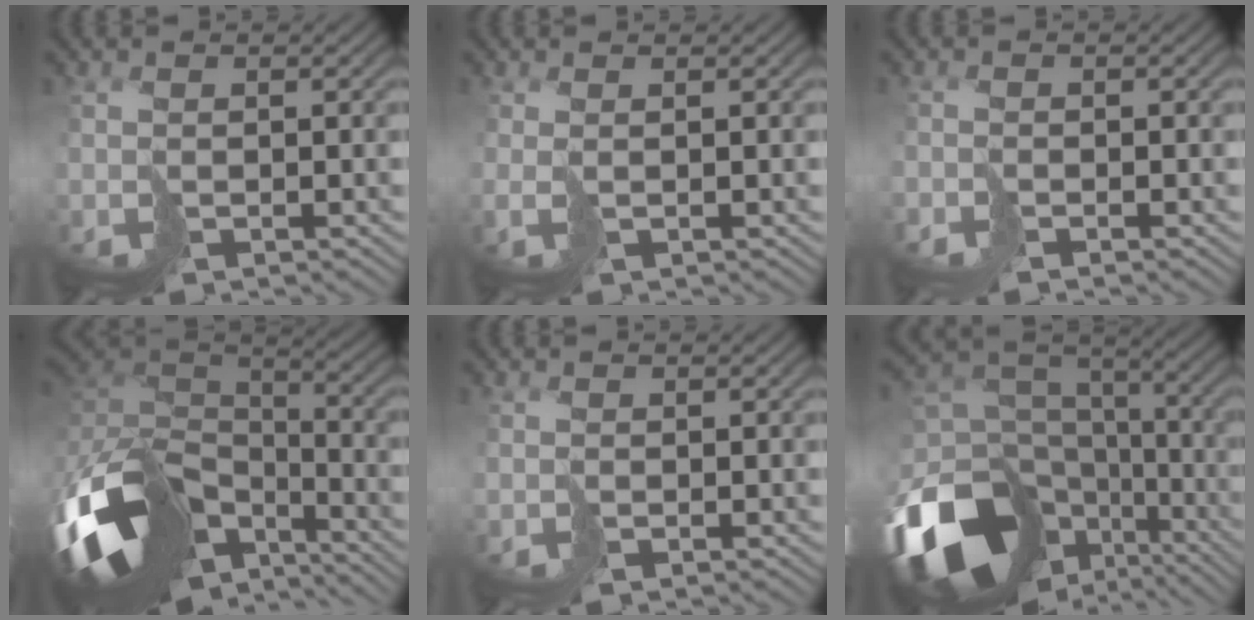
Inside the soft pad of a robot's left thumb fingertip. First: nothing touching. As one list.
[{"total": 1.2, "force": [0.0, 0.3, 1.2], "torque": [-0.027, 0.000, 0.000]}, {"total": 1.2, "force": [-1.1, 0.3, 0.4], "torque": [-0.010, -0.004, -0.026]}, {"total": 15.0, "force": [-7.4, 9.2, 9.2], "torque": [-0.263, -0.019, -0.121]}, {"total": 0.0}, {"total": 18.9, "force": [-8.4, 13.4, 10.4], "torque": [-0.263, -0.043, -0.116]}]